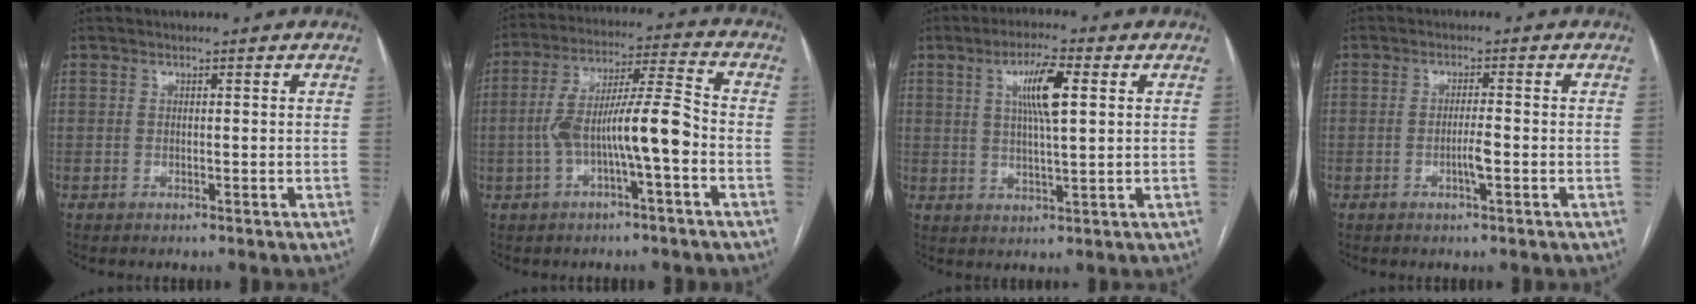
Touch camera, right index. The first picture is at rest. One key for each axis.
{"total": 11.3, "fx": -2.9, "fy": 1.2, "fz": 10.9, "tx": -0.204, "ty": 0.032, "tz": -0.049}
{"total": 7.5, "fx": 2.4, "fy": 0.9, "fz": 7.1, "tx": -0.130, "ty": 0.007, "tz": 0.042}
{"total": 2.8, "fx": -1.0, "fy": 0.1, "fz": 2.6, "tx": -0.048, "ty": -0.001, "tz": -0.018}